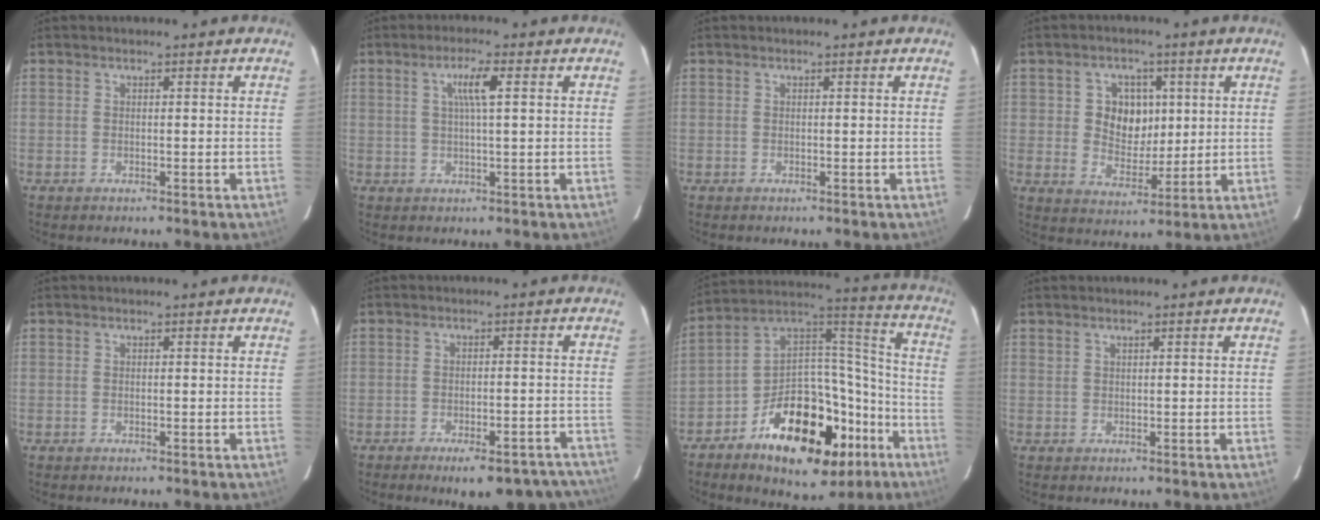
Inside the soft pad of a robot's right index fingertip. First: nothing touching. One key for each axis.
{"total": 4.3, "fx": 1.2, "fy": 0.1, "fz": 4.1, "tx": -0.076, "ty": 0.003, "tz": 0.022}
{"total": 0.0}
{"total": 7.9, "fx": 1.5, "fy": 6.8, "fz": 3.9, "tx": -0.073, "ty": 0.010, "tz": 0.032}
{"total": 0.0}
{"total": 14.0, "fx": -11.9, "fy": 4.4, "fz": 5.9, "tx": -0.083, "ty": 0.009, "tz": -0.133}
{"total": 26.2, "fx": -14.2, "fy": 13.9, "fz": 17.2, "tx": -0.275, "ty": 0.050, "tz": -0.205}
{"total": 0.6, "fx": 0.5, "fy": 0.2, "fz": 0.1, "tx": -0.003, "ty": 0.001, "tz": 0.011}